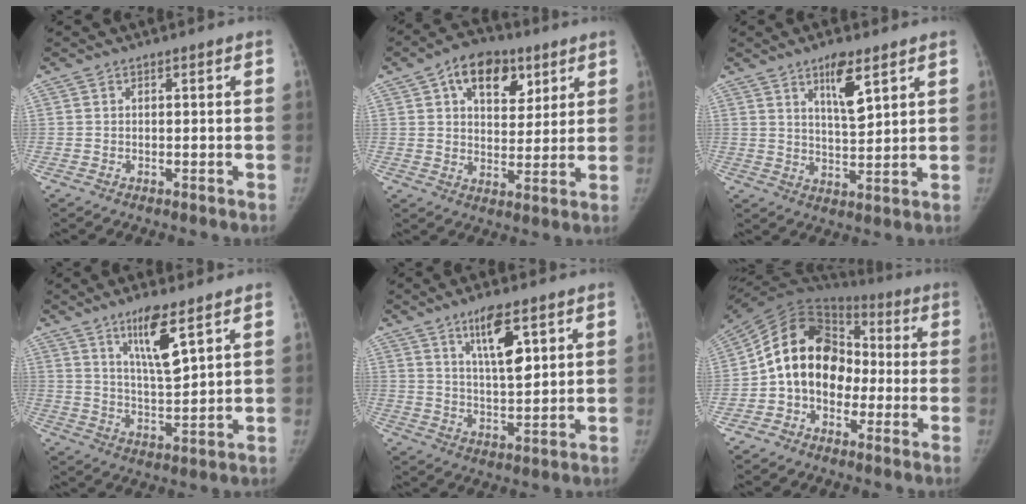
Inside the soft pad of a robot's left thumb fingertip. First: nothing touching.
{"total": 13.2, "force": [6.2, 8.3, 8.2], "torque": [-0.083, -0.013, 0.096]}
{"total": 7.6, "force": [4.3, 2.3, 5.8], "torque": [-0.087, -0.028, 0.075]}
{"total": 9.5, "force": [5.4, 2.0, 7.6], "torque": [-0.130, -0.039, 0.103]}
{"total": 9.3, "force": [4.5, 3.3, 7.4], "torque": [-0.109, -0.027, 0.081]}
{"total": 16.1, "force": [-2.2, 12.4, 10.1], "torque": [-0.149, 0.052, -0.051]}